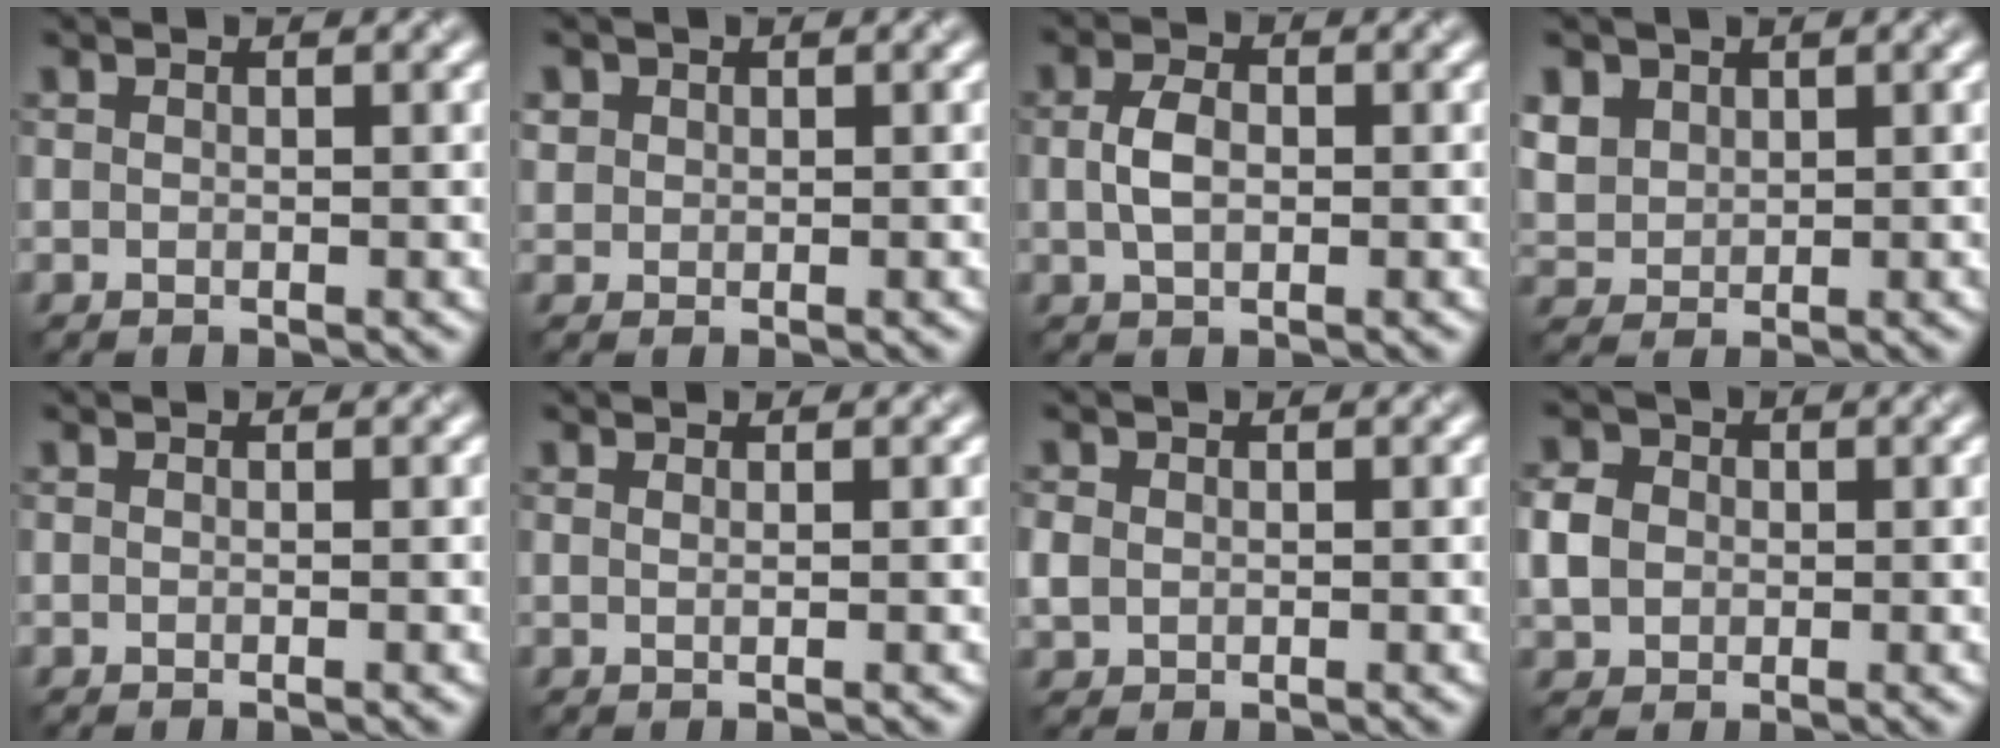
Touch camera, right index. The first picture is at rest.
{"total": 0.7, "force": [0.1, 0.7, -0.2], "torque": [0.005, 0.007, 0.012]}
{"total": 2.2, "force": [-0.5, 1.3, 1.7], "torque": [-0.035, 0.011, -0.002]}
{"total": 3.5, "force": [1.6, 2.7, 1.4], "torque": [-0.048, 0.013, 0.049]}
{"total": 0.8, "force": [-0.2, 0.3, 0.7], "torque": [0.002, 0.000, -0.007]}
{"total": 0.8, "force": [0.2, 0.4, 0.7], "torque": [0.001, -0.001, -0.004]}
{"total": 0.9, "force": [-0.2, 0.9, 0.2], "torque": [-0.003, 0.008, 0.007]}
{"total": 2.6, "force": [-0.5, 2.4, 1.1], "torque": [-0.024, 0.012, -0.002]}